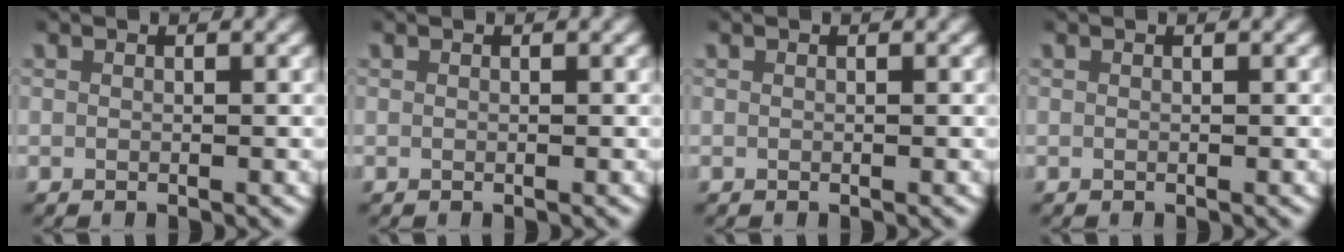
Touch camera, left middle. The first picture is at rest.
{"total": 0.0}
{"total": 0.0}
{"total": 0.0}